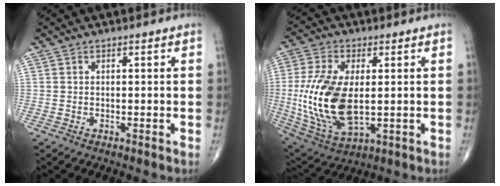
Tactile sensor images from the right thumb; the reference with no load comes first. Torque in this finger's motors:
{"motor_torque": [2.14, 2.32, 1.57, -1.18, 0.53]}